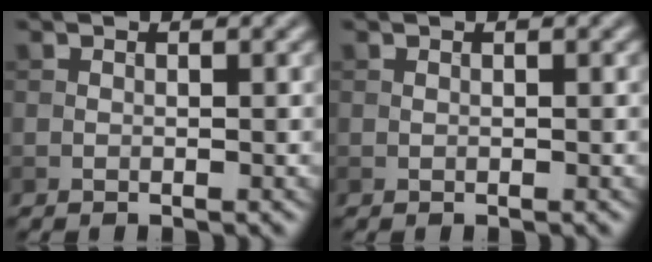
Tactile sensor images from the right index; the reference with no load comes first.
{"total": 0.0}